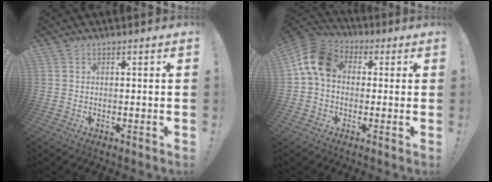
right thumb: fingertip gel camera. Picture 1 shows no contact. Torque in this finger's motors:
{"motor_torque": [1.36, 1.30, 1.13, -0.38, 0.04]}